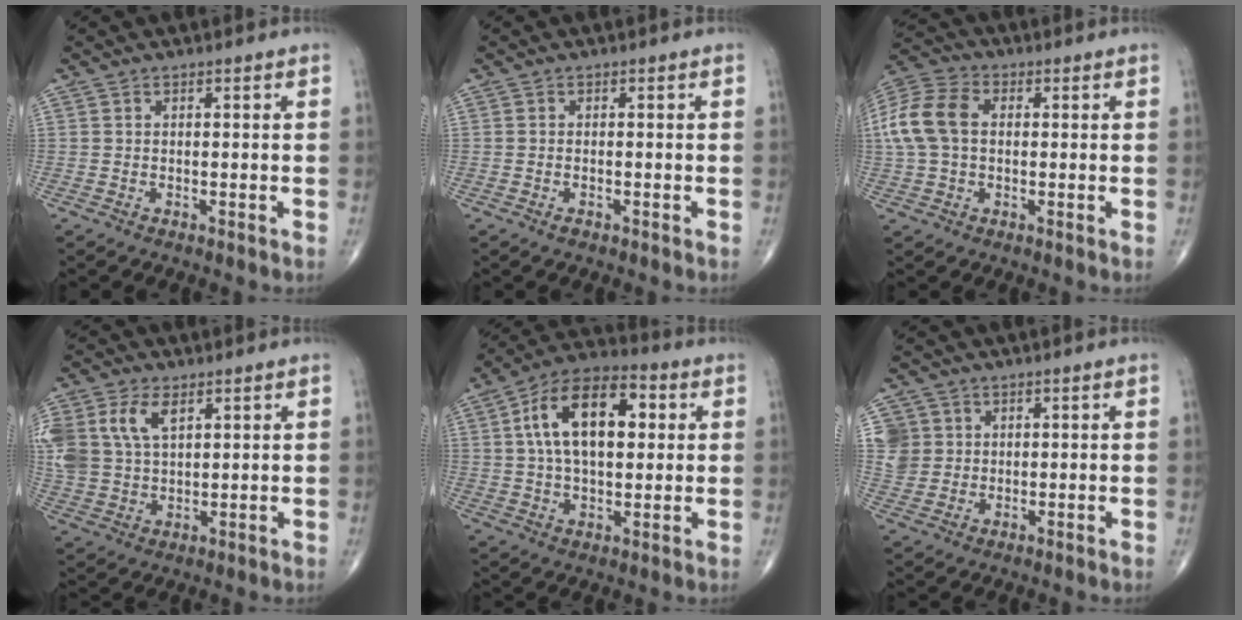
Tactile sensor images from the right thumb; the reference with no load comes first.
{"total": 1.0, "force": [-0.6, 0.4, 0.7], "torque": [-0.015, 0.003, -0.009]}
{"total": 11.9, "force": [1.1, 8.2, 8.6], "torque": [-0.186, 0.028, 0.017]}
{"total": 13.1, "force": [4.9, 8.2, 8.9], "torque": [-0.209, -0.003, 0.102]}
{"total": 17.2, "force": [3.6, 9.4, 13.9], "torque": [-0.221, 0.019, 0.055]}
{"total": 5.7, "force": [1.8, 5.4, 0.8], "torque": [0.006, -0.003, 0.038]}